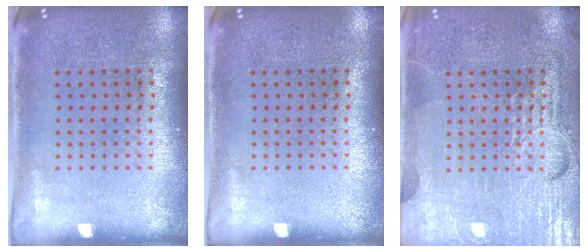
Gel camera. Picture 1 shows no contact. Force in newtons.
{"total": 0.0}
{"total": 6.0, "press": 6.0, "slide": 0.7}